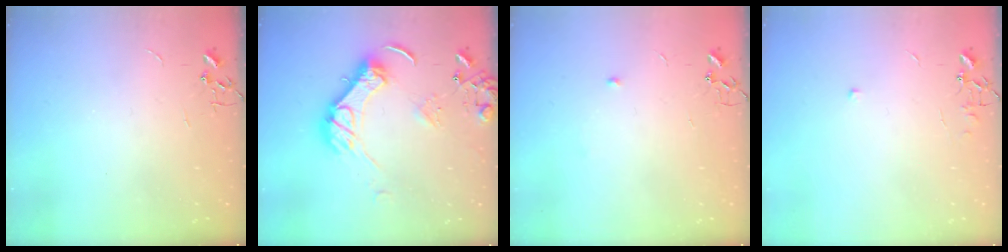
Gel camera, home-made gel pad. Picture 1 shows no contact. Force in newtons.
{"total": 15.3, "press": 15.2, "slide": 1.7}
{"total": 3.8, "press": 3.7, "slide": 0.9}
{"total": 5.2, "press": 5.1, "slide": 0.6}